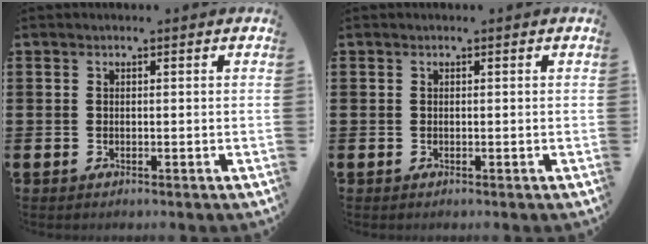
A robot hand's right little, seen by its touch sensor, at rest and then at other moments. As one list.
[{"total": 0.0}]